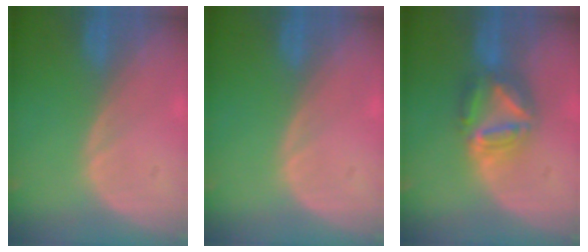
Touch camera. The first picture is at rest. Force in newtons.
{"total": 0.0}
{"total": 7.4, "press": 6.5, "slide": 3.6}